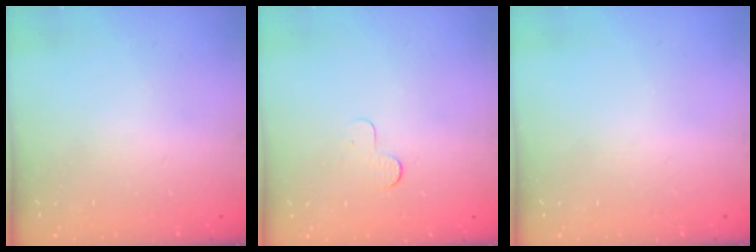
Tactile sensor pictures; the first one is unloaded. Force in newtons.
{"total": 2.9, "press": 2.9, "slide": 0.3}
{"total": 0.0}